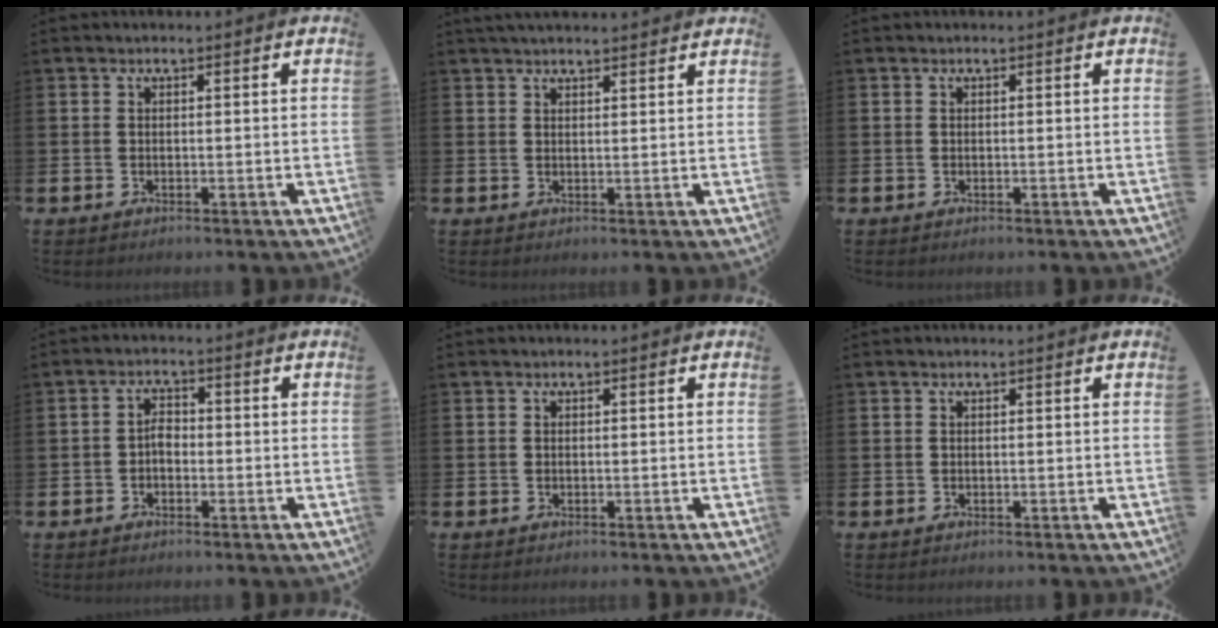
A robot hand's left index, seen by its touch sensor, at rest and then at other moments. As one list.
[{"total": 2.4, "force": [2.3, 0.3, 0.5], "torque": [-0.008, -0.008, 0.041]}, {"total": 0.0}, {"total": 2.2, "force": [-0.8, 1.4, 1.5], "torque": [-0.025, 0.005, -0.019]}, {"total": 0.0}, {"total": 0.0}]